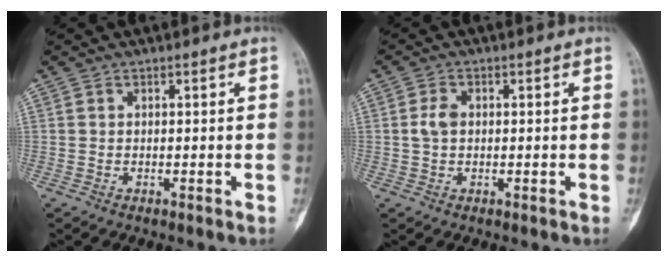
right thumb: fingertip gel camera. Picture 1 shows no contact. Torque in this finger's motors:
{"motor_torque": [-0.38, 0.37, 0.47, -0.02, 0.02]}